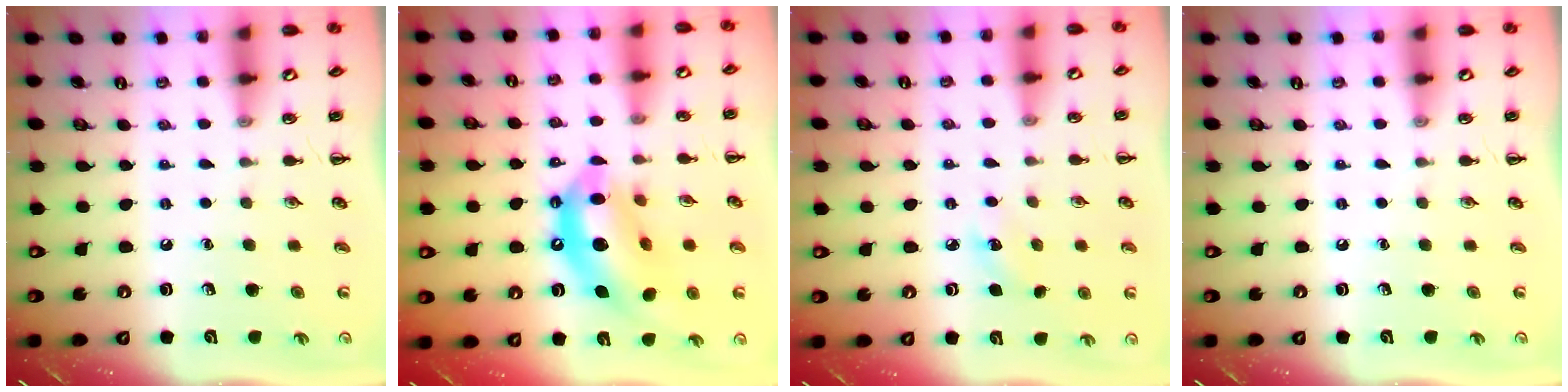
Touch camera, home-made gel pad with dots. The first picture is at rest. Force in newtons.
{"total": 15.5, "press": 14.9, "slide": 4.3}
{"total": 5.1, "press": 4.9, "slide": 1.3}
{"total": 0.0}